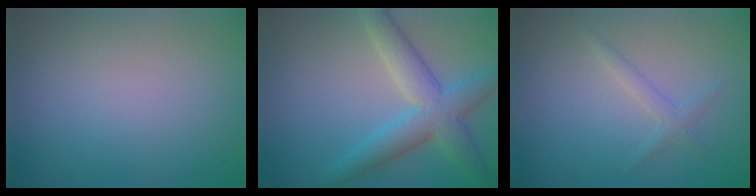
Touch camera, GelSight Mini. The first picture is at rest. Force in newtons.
{"total": 5.6, "press": 5.6, "slide": 0.3}
{"total": 1.4, "press": 1.4, "slide": 0.1}